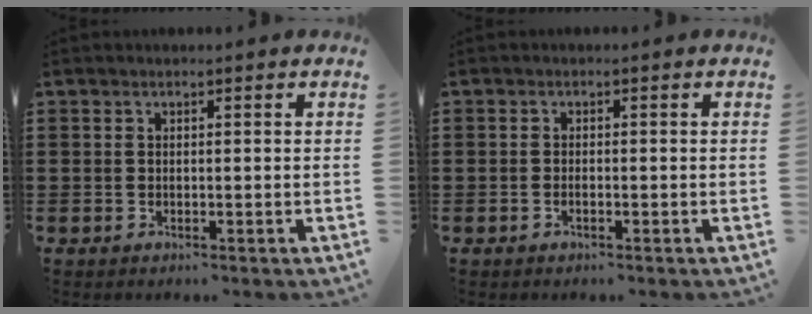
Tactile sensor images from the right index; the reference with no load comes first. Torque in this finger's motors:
{"motor_torque": [-0.50, 0.88, -0.02, -0.01]}